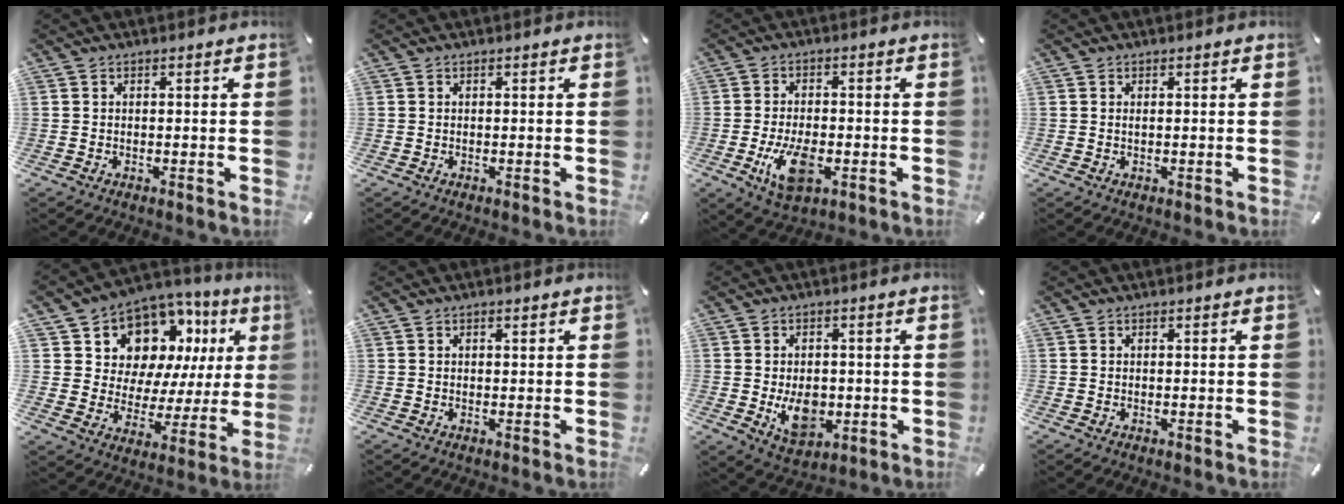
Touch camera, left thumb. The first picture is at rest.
{"total": 0.0}
{"total": 9.7, "force": [-2.9, 5.3, 7.6], "torque": [-0.148, -0.004, -0.053]}
{"total": 0.6, "force": [0.2, 0.3, 0.6], "torque": [-0.011, 0.001, 0.002]}
{"total": 12.2, "force": [8.1, 8.4, 3.6], "torque": [-0.062, -0.076, 0.147]}
{"total": 0.6, "force": [0.3, 0.4, 0.3], "torque": [-0.006, 0.002, 0.005]}
{"total": 8.6, "force": [-1.3, 6.3, 5.8], "torque": [-0.089, -0.005, -0.022]}
{"total": 0.0}